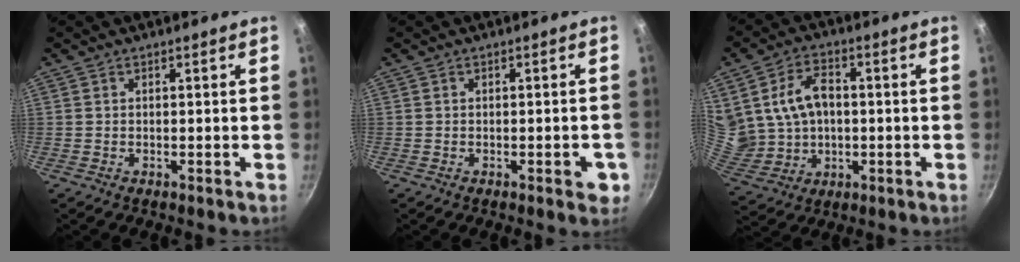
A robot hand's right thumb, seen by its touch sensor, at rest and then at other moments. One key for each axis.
{"total": 3.2, "fx": -1.2, "fy": 1.2, "fz": 2.7, "tx": -0.023, "ty": 0.002, "tz": -0.017}
{"total": 14.5, "fx": 2.0, "fy": 11.0, "fz": 9.2, "tx": -0.163, "ty": 0.004, "tz": 0.054}